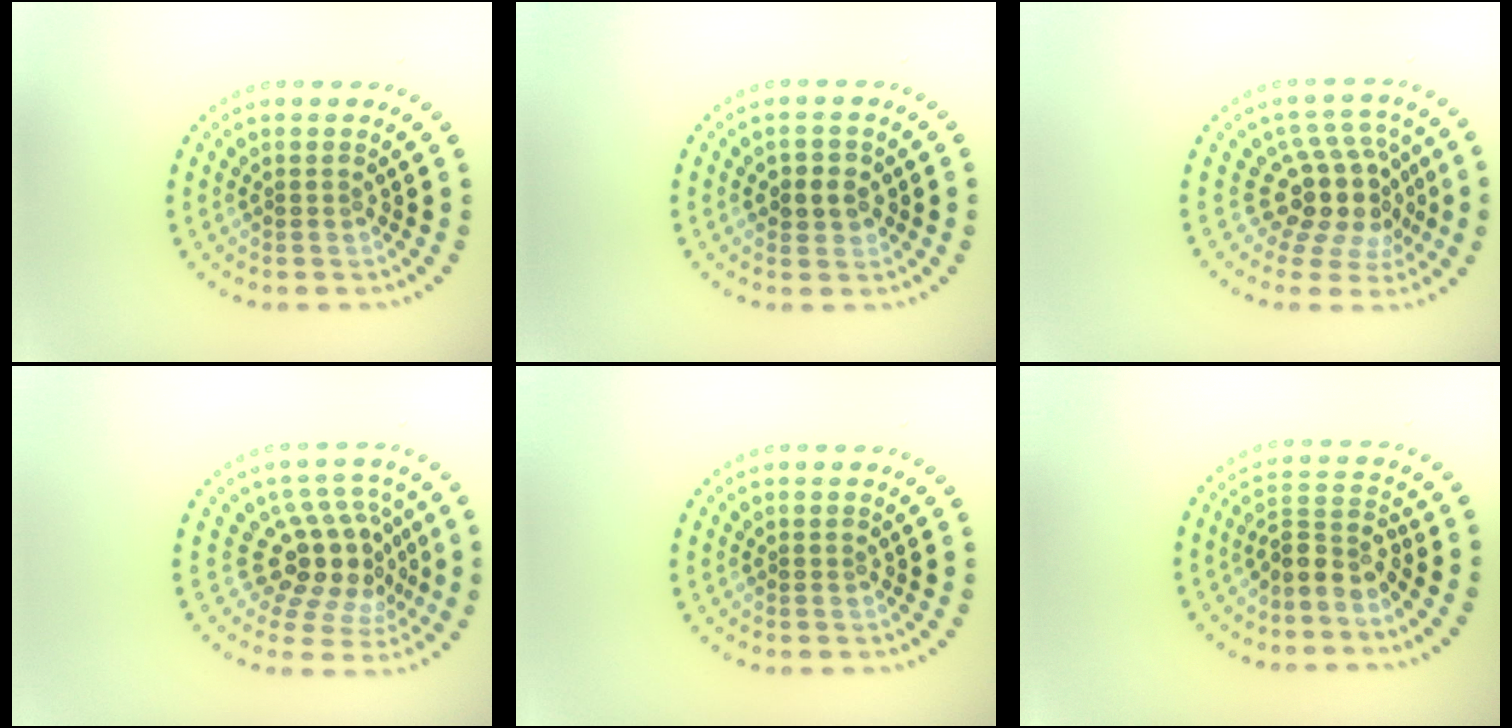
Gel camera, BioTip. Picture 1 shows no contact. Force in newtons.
{"total": 2.2, "press": 2.1, "slide": 0.5}
{"total": 5.0, "press": 3.7, "slide": 3.4}
{"total": 5.1, "press": 4.1, "slide": 3.0}
{"total": 0.0}
{"total": 2.9, "press": 2.3, "slide": 1.6}